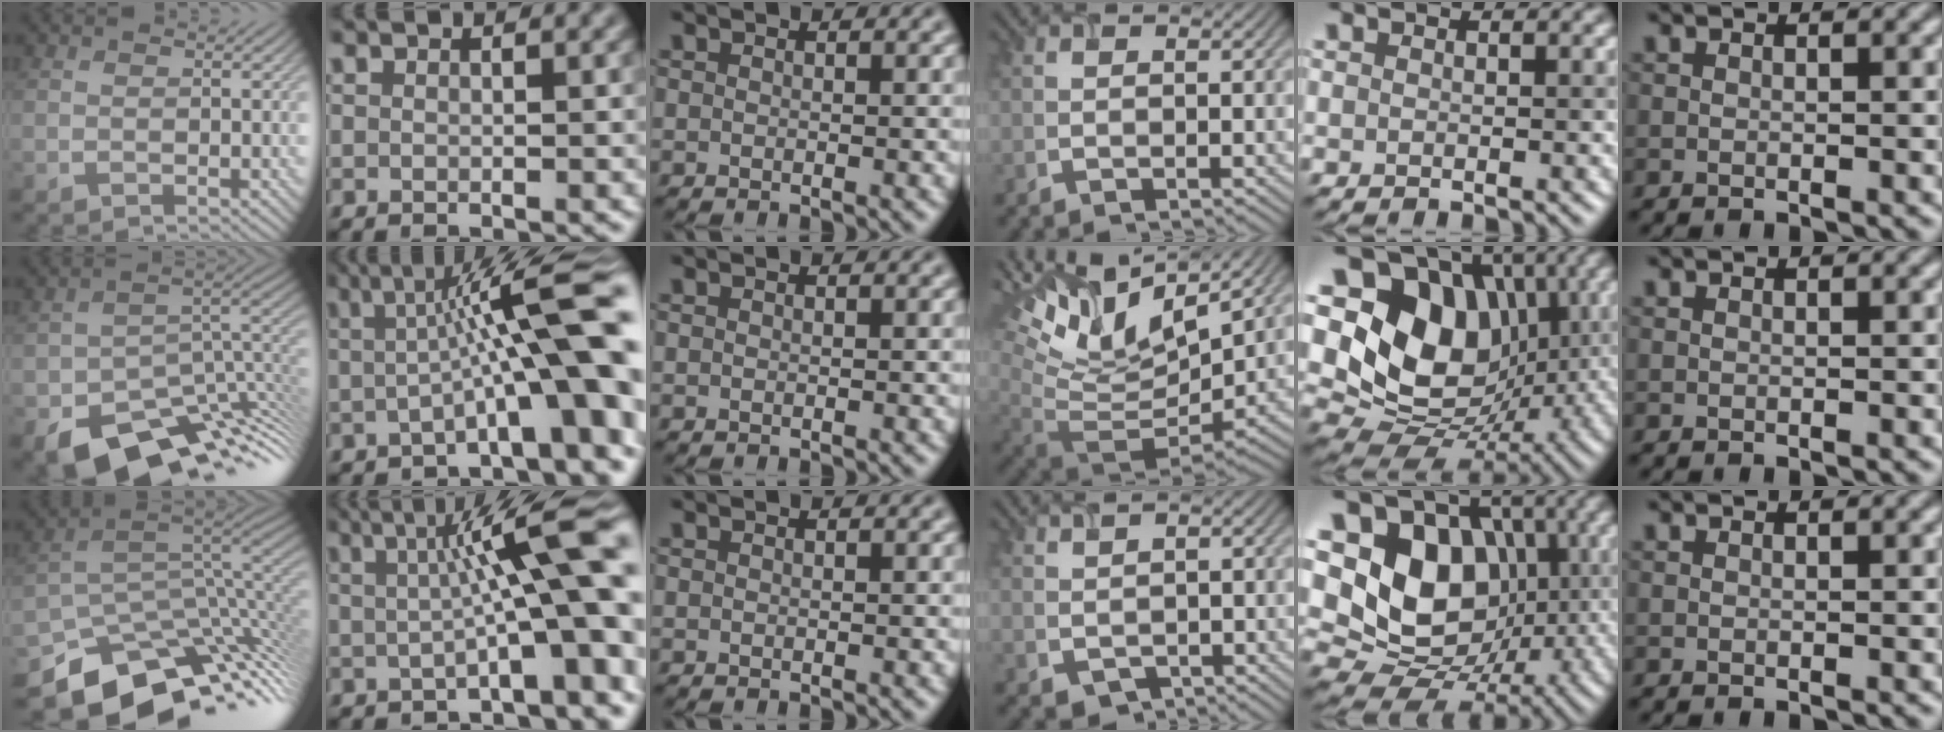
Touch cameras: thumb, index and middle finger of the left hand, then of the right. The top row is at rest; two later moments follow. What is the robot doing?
{"motion": "open", "object": "airpods case & airpods"}